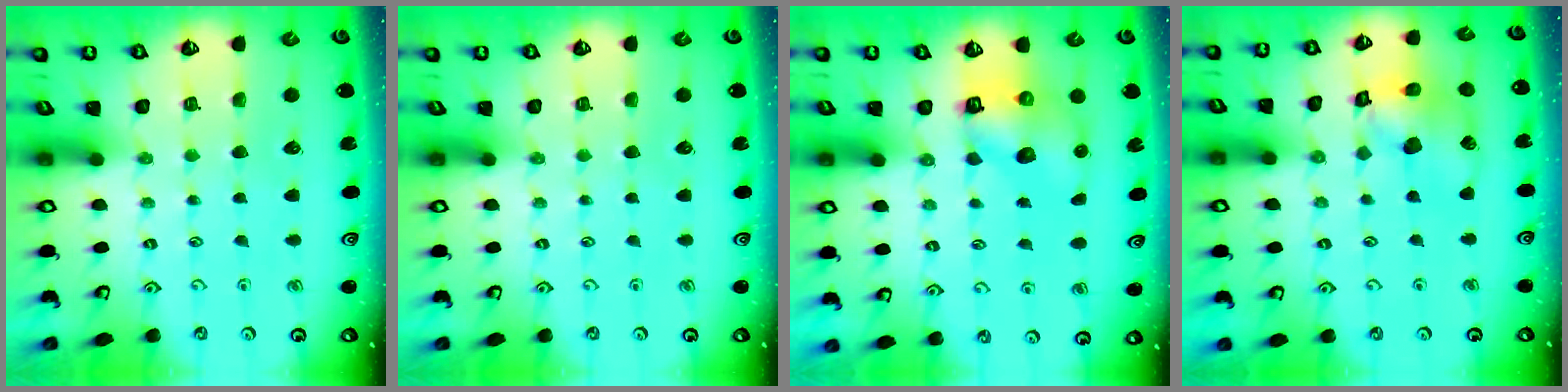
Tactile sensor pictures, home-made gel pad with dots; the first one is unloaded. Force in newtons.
{"total": 0.0}
{"total": 7.8, "press": 7.7, "slide": 1.0}
{"total": 15.3, "press": 15.1, "slide": 2.1}